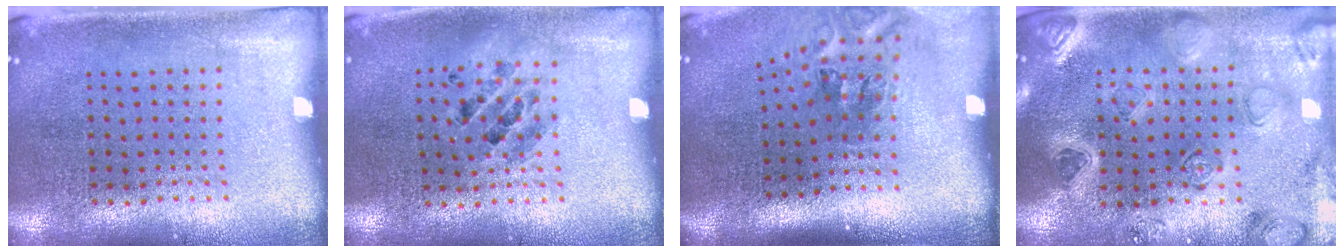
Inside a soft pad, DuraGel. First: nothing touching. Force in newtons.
{"total": 0.9, "press": 0.9, "slide": 0.3}
{"total": 2.2, "press": 1.3, "slide": 1.8}
{"total": 2.2, "press": 2.2, "slide": 0.3}